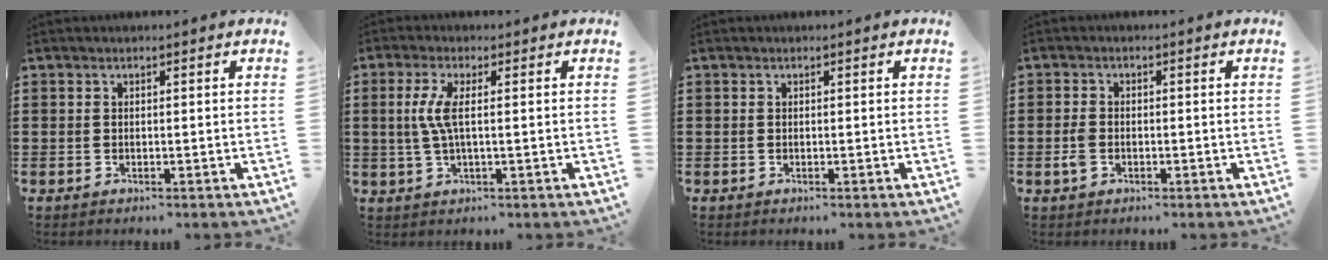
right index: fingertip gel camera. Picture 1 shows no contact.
{"total": 4.2, "force": [0.2, 0.5, 4.2], "torque": [-0.102, -0.011, -0.007]}
{"total": 0.0}
{"total": 2.3, "force": [-0.8, 1.4, 1.7], "torque": [-0.048, -0.007, -0.017]}